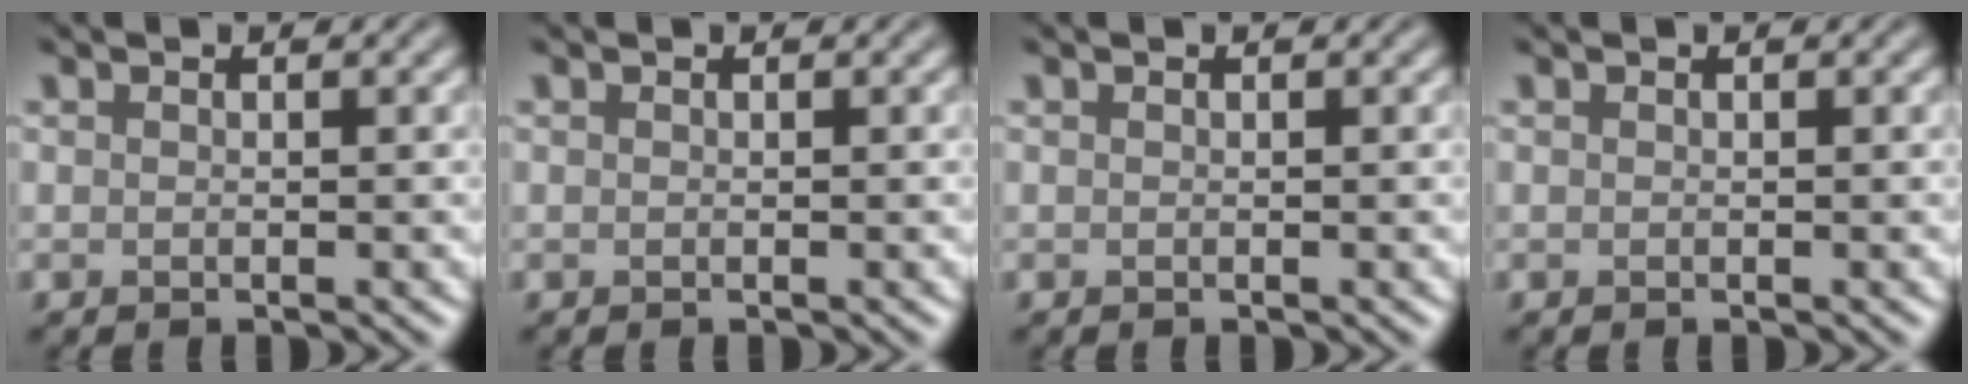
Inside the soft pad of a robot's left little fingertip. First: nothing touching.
{"total": 0.0}
{"total": 0.0}
{"total": 0.0}